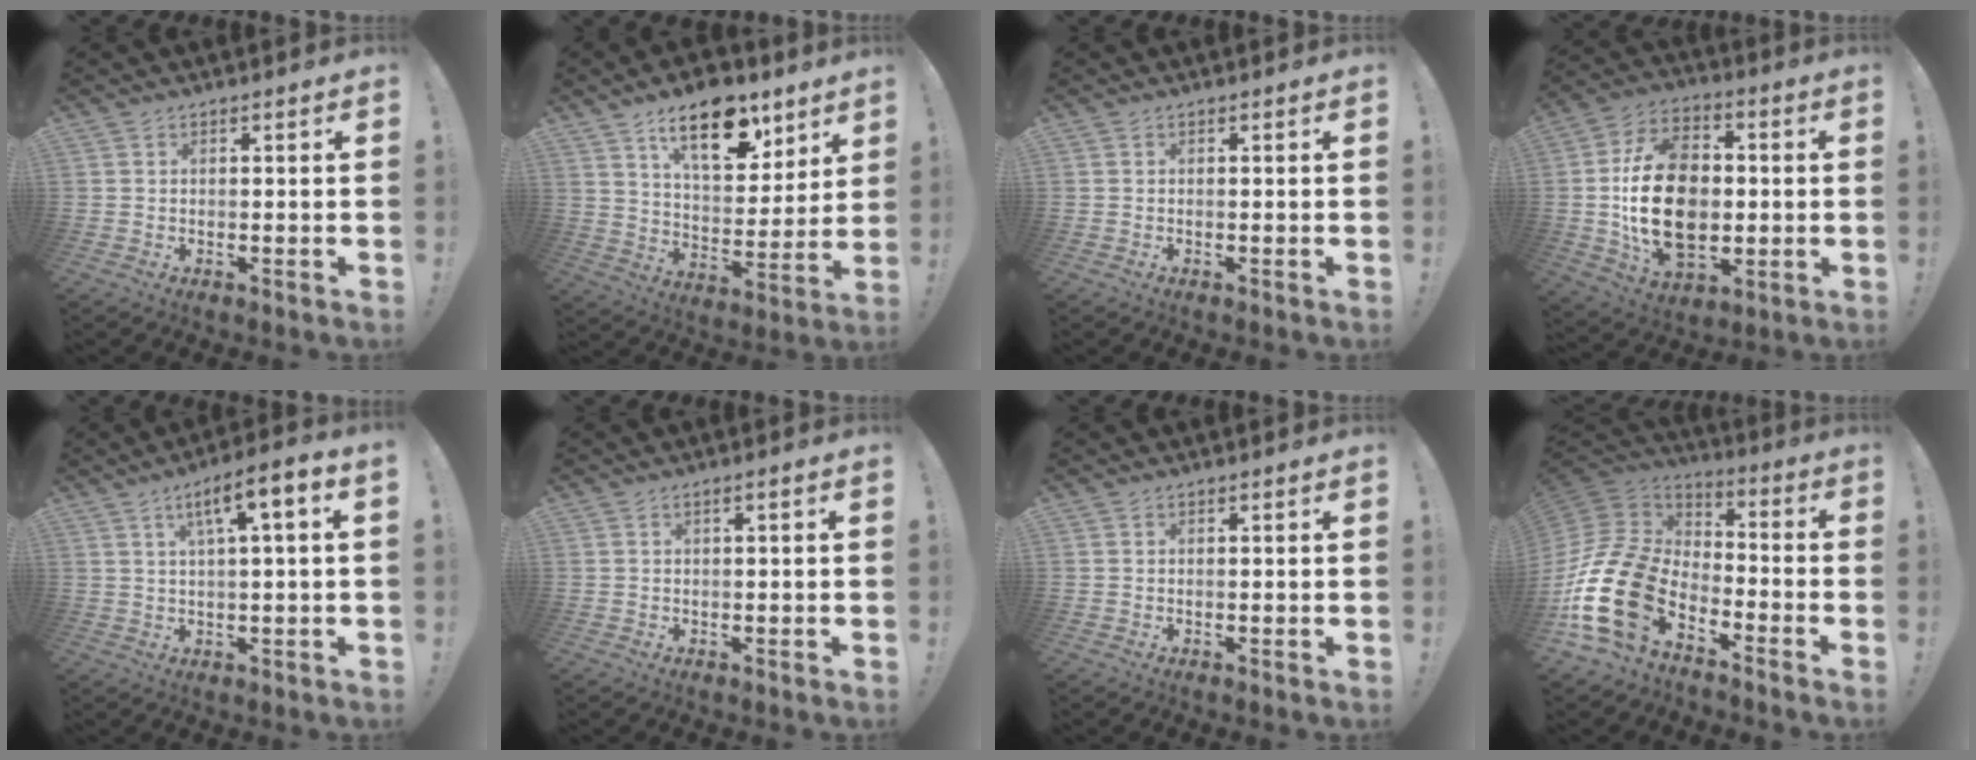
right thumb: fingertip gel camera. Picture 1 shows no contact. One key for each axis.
{"total": 17.9, "fx": 11.2, "fy": 9.0, "fz": 10.7, "tx": -0.145, "ty": -0.066, "tz": 0.191}
{"total": 0.0}
{"total": 22.9, "fx": -0.9, "fy": 16.2, "fz": 16.1, "tx": -0.278, "ty": 0.010, "tz": -0.006}
{"total": 8.2, "fx": 2.2, "fy": 1.3, "fz": 7.8, "tx": -0.121, "ty": -0.004, "tz": 0.031}
{"total": 1.1, "fx": -0.2, "fy": -0.1, "fz": 1.0, "tx": -0.018, "ty": 0.000, "tz": -0.005}
{"total": 0.0}
{"total": 21.8, "fx": -9.6, "fy": 12.7, "fz": 15.0, "tx": -0.322, "ty": 0.048, "tz": -0.160}